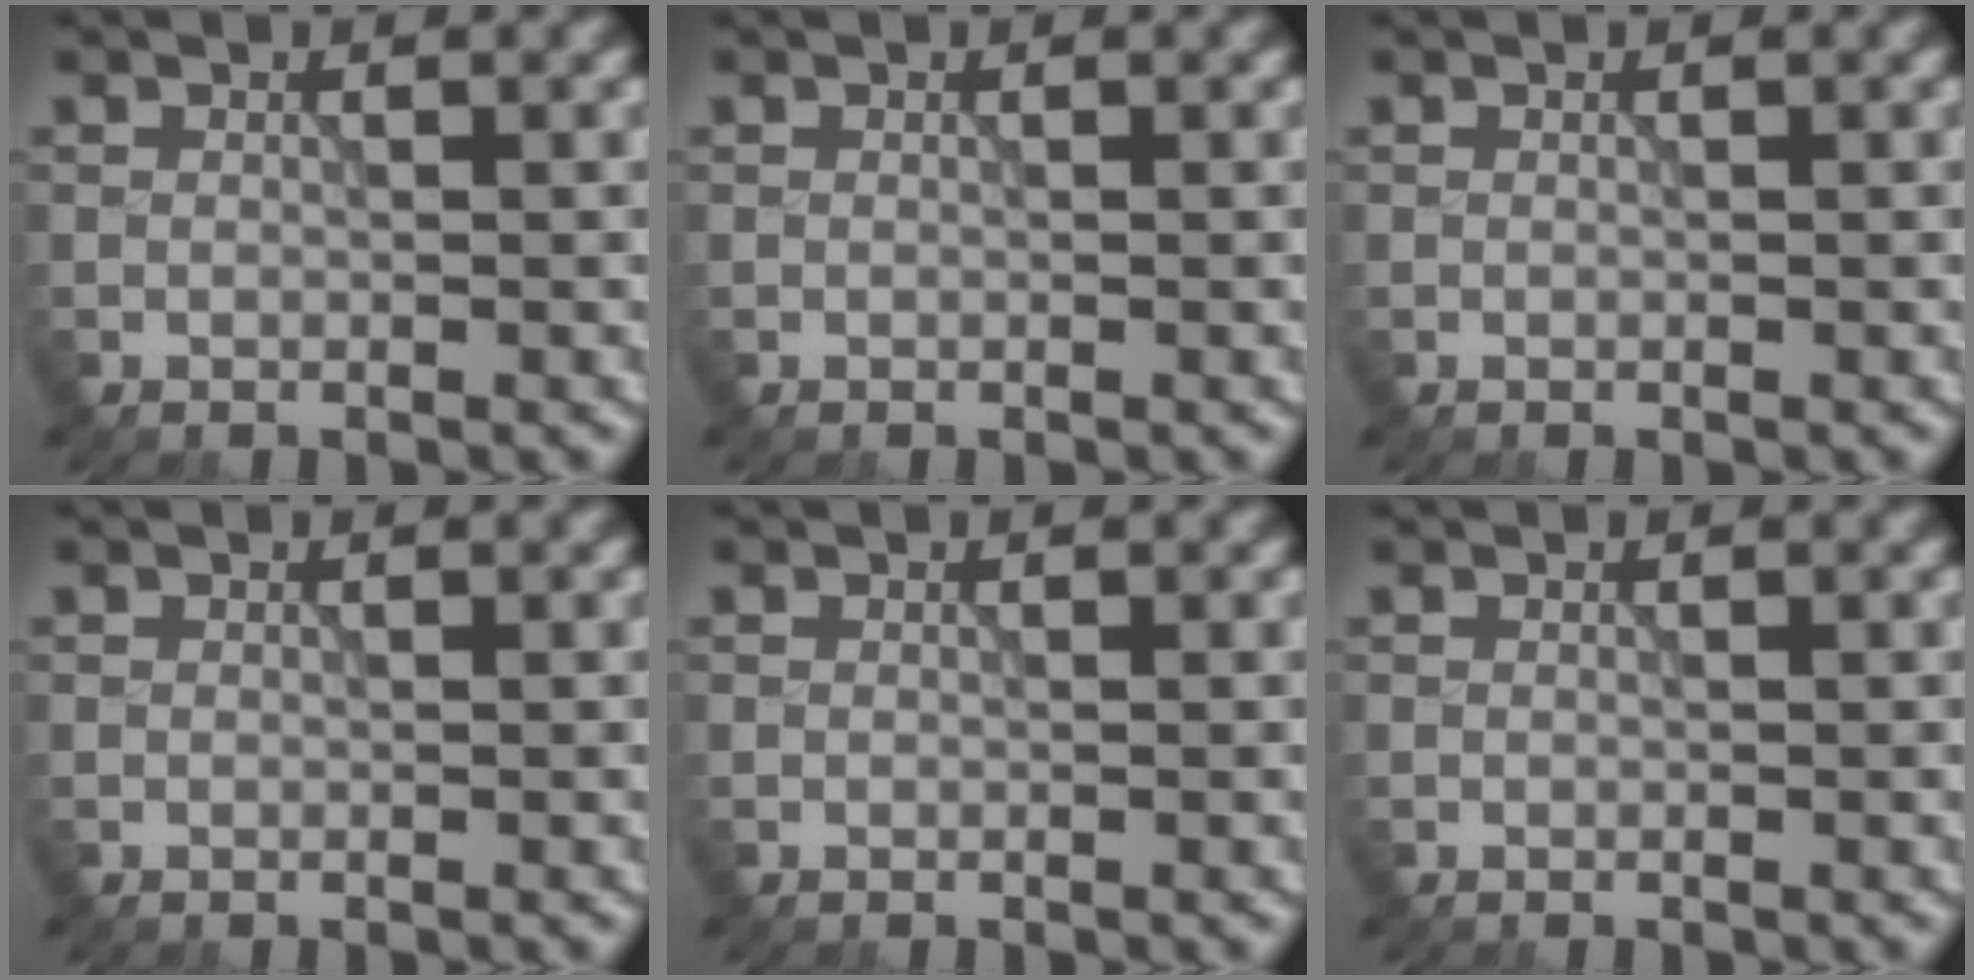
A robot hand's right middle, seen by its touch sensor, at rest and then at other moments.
{"total": 0.0}
{"total": 0.0}
{"total": 0.0}
{"total": 0.0}
{"total": 0.0}